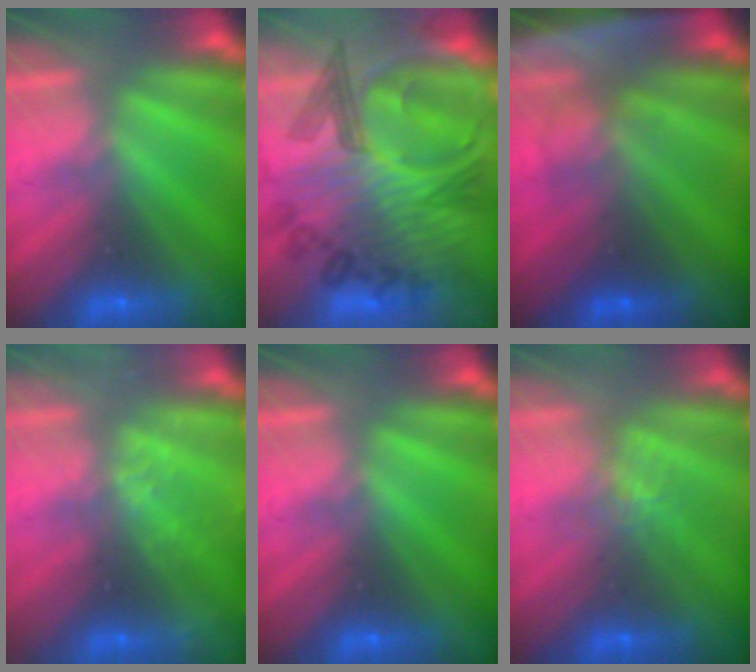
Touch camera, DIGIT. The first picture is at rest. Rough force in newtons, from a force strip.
{"total": 6.6}
{"total": 5.8}
{"total": 2.4}
{"total": 0.0}
{"total": 1.2}